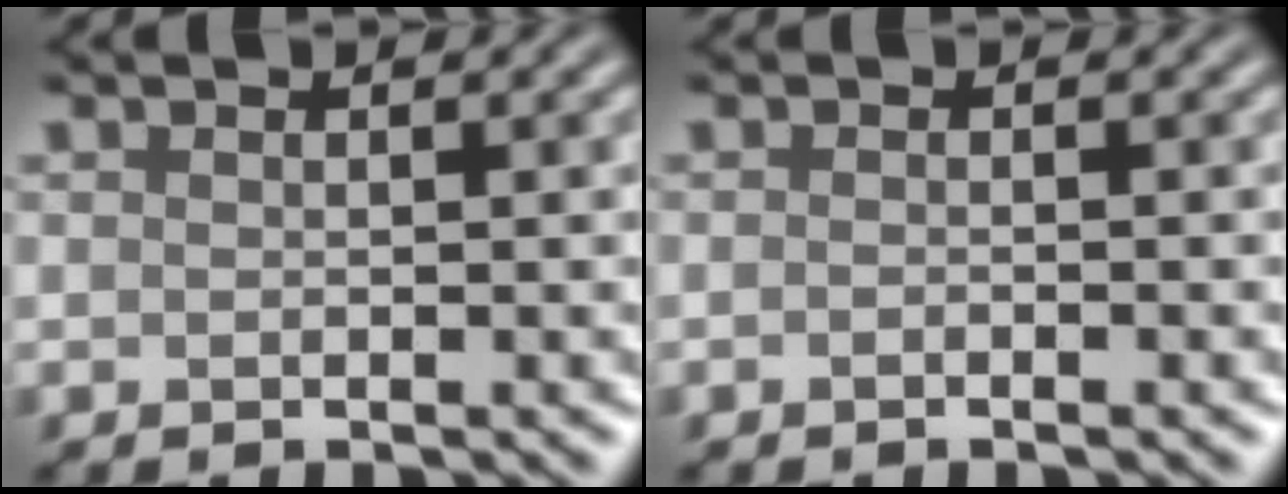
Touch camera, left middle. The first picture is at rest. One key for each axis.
{"total": 0.5, "fx": -0.3, "fy": 0.1, "fz": 0.4, "tx": -0.007, "ty": -0.002, "tz": -0.009}